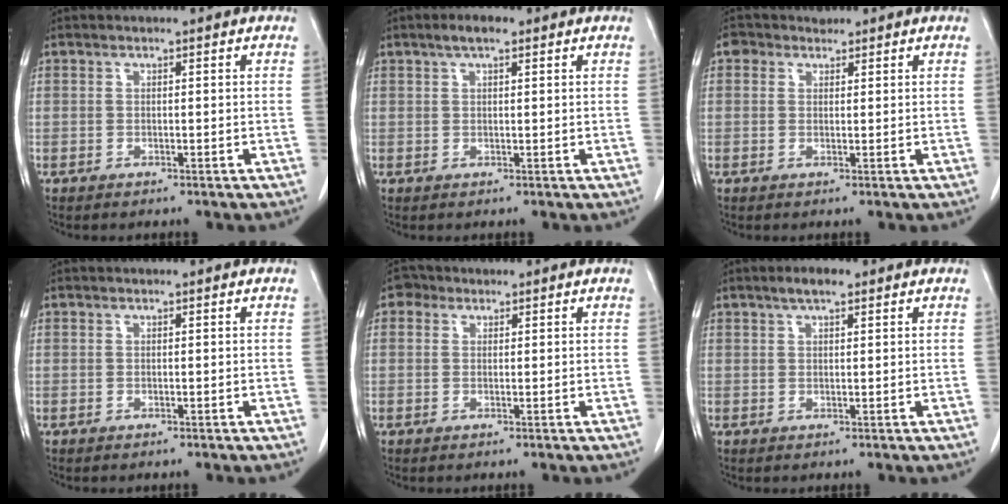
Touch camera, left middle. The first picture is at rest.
{"total": 2.8, "force": [1.8, 0.8, 2.0], "torque": [-0.038, 0.009, 0.030]}
{"total": 2.1, "force": [1.4, 1.6, 0.3], "torque": [-0.008, 0.014, 0.021]}
{"total": 0.0}
{"total": 1.8, "force": [0.9, 1.4, 0.5], "torque": [-0.008, 0.005, 0.010]}
{"total": 2.8, "force": [1.9, 0.7, 1.9], "torque": [-0.037, 0.007, 0.032]}